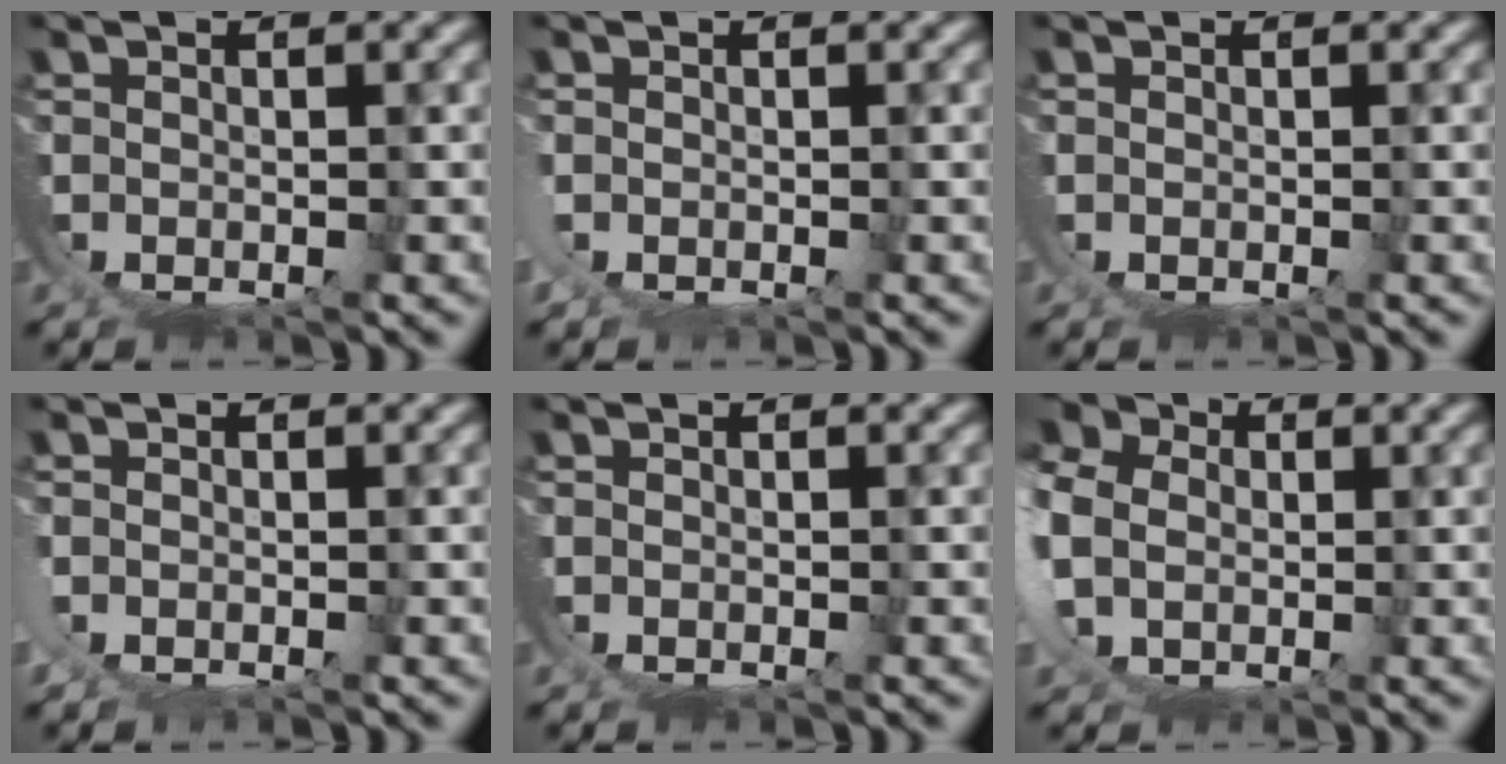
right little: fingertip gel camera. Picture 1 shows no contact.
{"total": 0.0}
{"total": 0.6, "force": [0.3, -0.2, -0.4], "torque": [0.016, 0.005, 0.002]}
{"total": 0.0}
{"total": 0.0}
{"total": 7.1, "force": [2.6, 5.0, 4.3], "torque": [-0.101, 0.002, 0.037]}